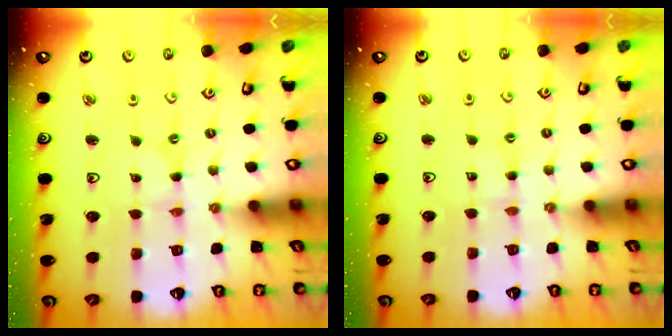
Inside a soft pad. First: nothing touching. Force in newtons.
{"total": 1.5, "press": 1.5, "slide": 0.3}